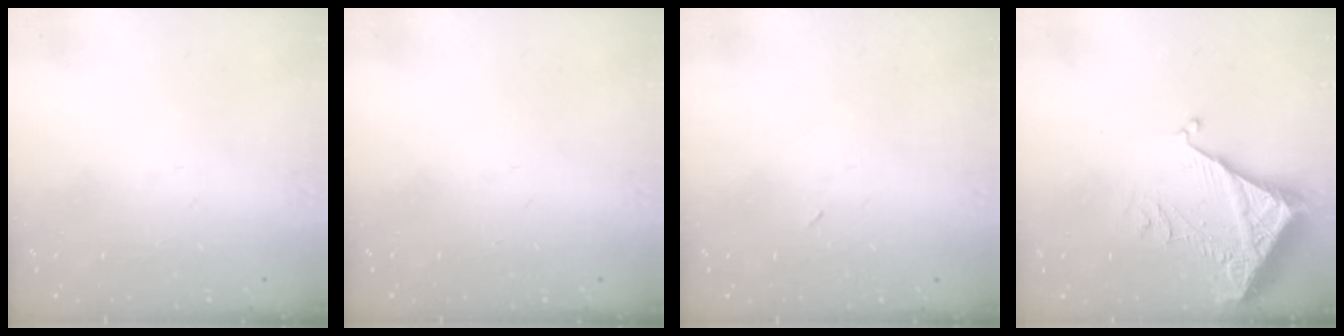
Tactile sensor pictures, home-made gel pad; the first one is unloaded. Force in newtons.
{"total": 0.0}
{"total": 2.1, "press": 1.9, "slide": 1.0}
{"total": 5.4, "press": 5.4, "slide": 0.7}